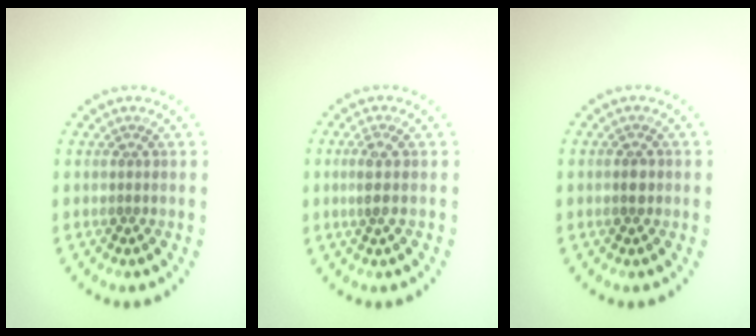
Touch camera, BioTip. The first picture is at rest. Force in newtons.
{"total": 1.6, "press": 1.3, "slide": 1.0}
{"total": 1.1, "press": 1.1, "slide": 0.1}